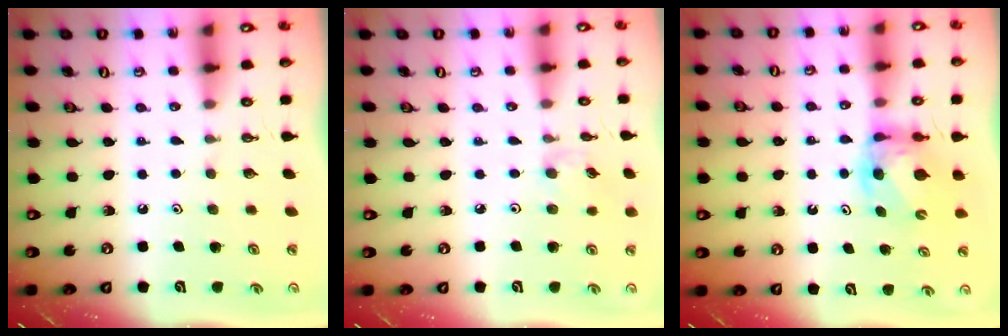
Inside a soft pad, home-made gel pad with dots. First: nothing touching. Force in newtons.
{"total": 3.1, "press": 3.1, "slide": 0.5}
{"total": 6.2, "press": 6.2, "slide": 0.4}